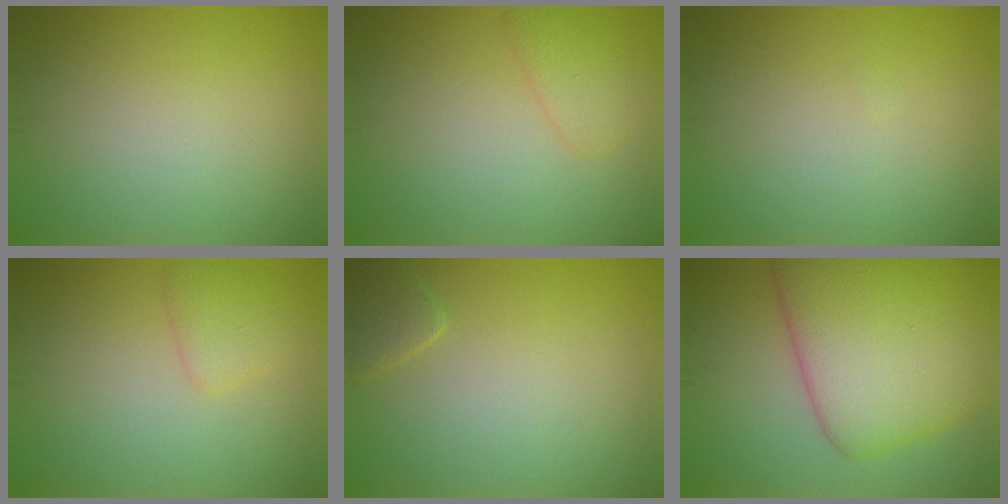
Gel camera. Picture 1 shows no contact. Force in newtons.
{"total": 1.8, "press": 1.8, "slide": 0.2}
{"total": 0.0}
{"total": 1.9, "press": 1.9, "slide": 0.2}
{"total": 1.7, "press": 1.7, "slide": 0.1}
{"total": 11.1, "press": 11.1, "slide": 0.2}